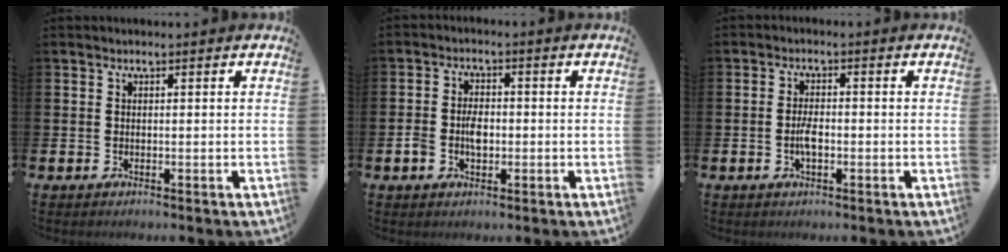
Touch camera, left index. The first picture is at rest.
{"total": 3.8, "force": [-0.7, 2.6, 2.7], "torque": [-0.037, 0.001, -0.016]}
{"total": 2.7, "force": [-0.5, 1.1, 2.4], "torque": [-0.039, 0.000, -0.010]}